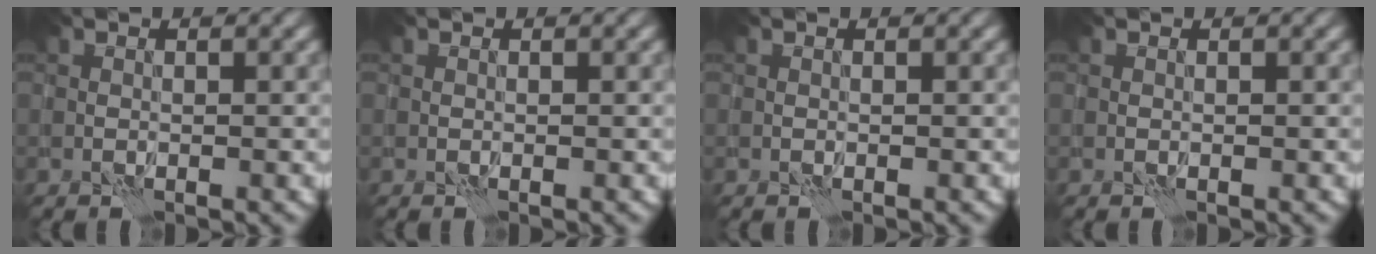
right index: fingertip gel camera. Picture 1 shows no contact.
{"total": 0.0}
{"total": 0.0}
{"total": 0.0}